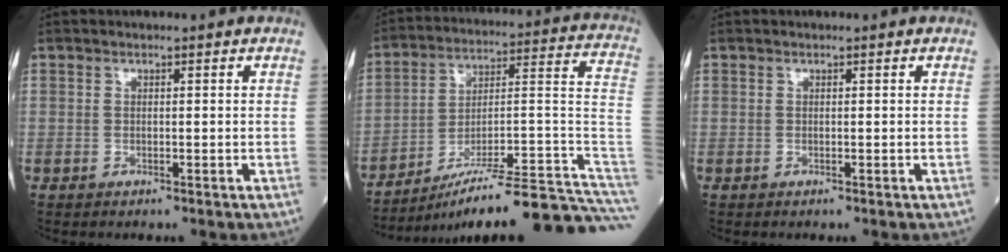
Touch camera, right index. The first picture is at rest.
{"total": 24.4, "force": [-19.3, 1.0, 14.9], "torque": [-0.122, 0.032, -0.285]}
{"total": 0.0}